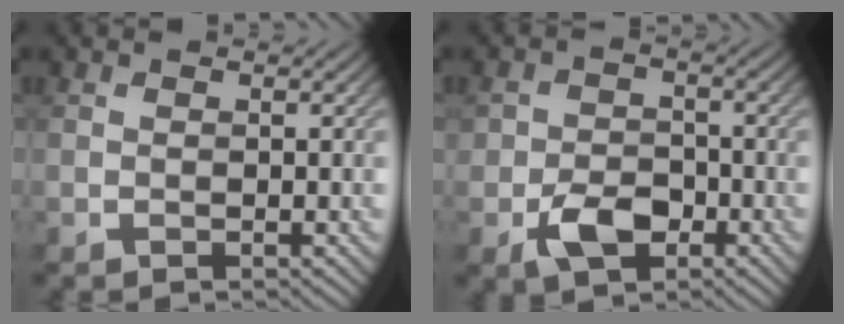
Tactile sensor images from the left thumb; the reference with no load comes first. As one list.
[{"total": 4.8, "force": [-2.3, 3.2, 2.7], "torque": [-0.051, -0.006, -0.048]}]